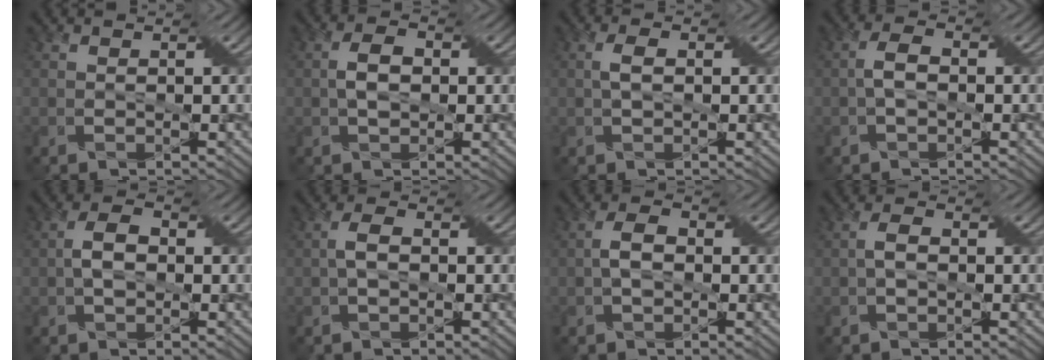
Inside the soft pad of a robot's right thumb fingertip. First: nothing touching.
{"total": 3.2, "force": [-0.1, 2.0, 2.5], "torque": [-0.055, 0.003, -0.003]}
{"total": 1.9, "force": [0.1, 0.9, 1.6], "torque": [-0.038, 0.006, 0.002]}
{"total": 2.6, "force": [-0.5, 1.4, 2.2], "torque": [-0.047, 0.007, -0.012]}
{"total": 3.4, "force": [-0.4, 2.1, 2.7], "torque": [-0.058, 0.005, -0.010]}
{"total": 2.2, "force": [-0.3, 1.1, 1.9], "torque": [-0.044, 0.008, -0.007]}
{"total": 2.9, "force": [-0.5, 1.7, 2.3], "torque": [-0.049, 0.006, -0.011]}
{"total": 1.9, "force": [-0.3, 1.0, 1.5], "torque": [-0.034, 0.007, -0.009]}